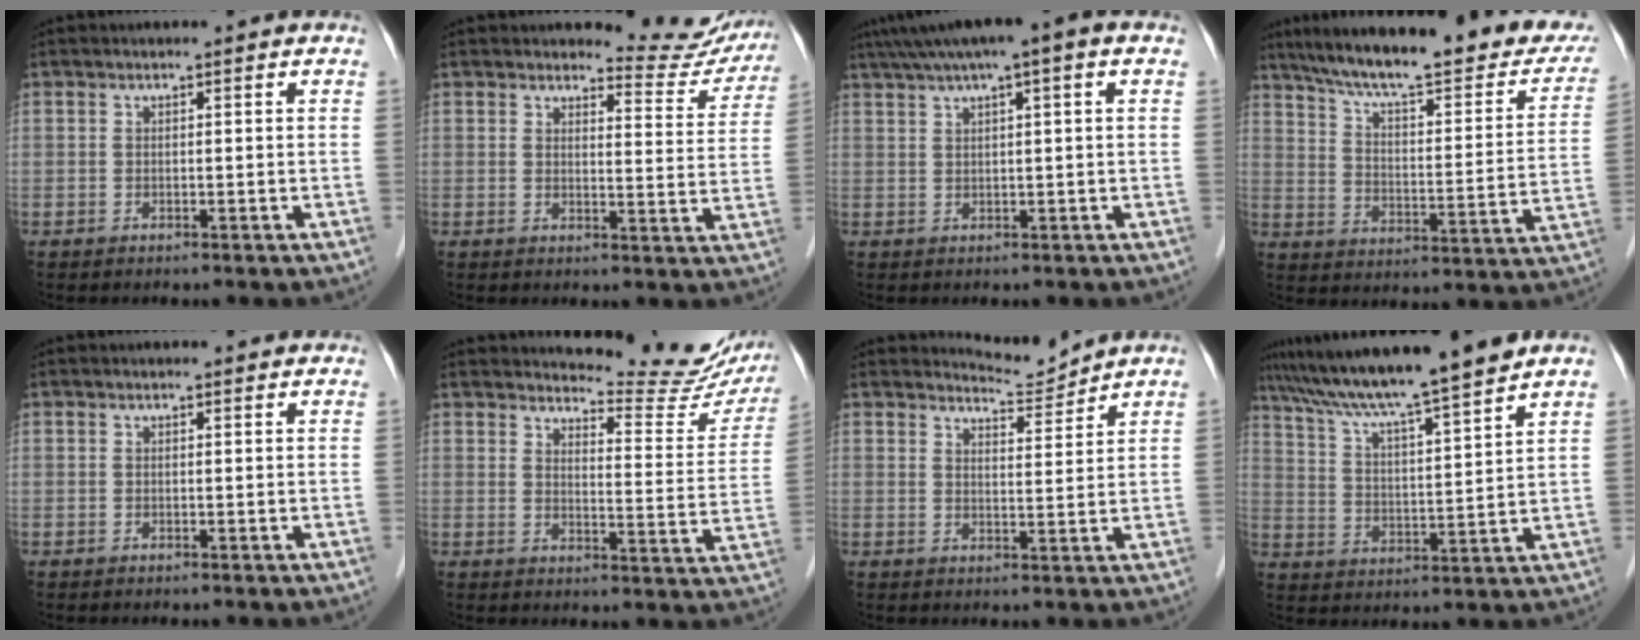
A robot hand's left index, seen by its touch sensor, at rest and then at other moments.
{"total": 8.9, "force": [8.8, 1.5, -0.1], "torque": [0.015, -0.048, 0.086]}
{"total": 8.2, "force": [4.7, 0.4, 6.6], "torque": [-0.110, 0.040, 0.075]}
{"total": 28.0, "force": [22.8, 5.2, 15.4], "torque": [-0.229, -0.018, 0.301]}
{"total": 2.5, "force": [2.3, 0.8, 0.5], "torque": [-0.007, 0.005, 0.015]}
{"total": 14.3, "force": [13.9, 1.4, 3.2], "torque": [-0.037, -0.077, 0.152]}
{"total": 3.9, "force": [3.8, -0.6, -1.0], "torque": [0.004, -0.017, 0.065]}
{"total": 14.9, "force": [13.0, -1.1, 7.3], "torque": [-0.129, 0.010, 0.210]}